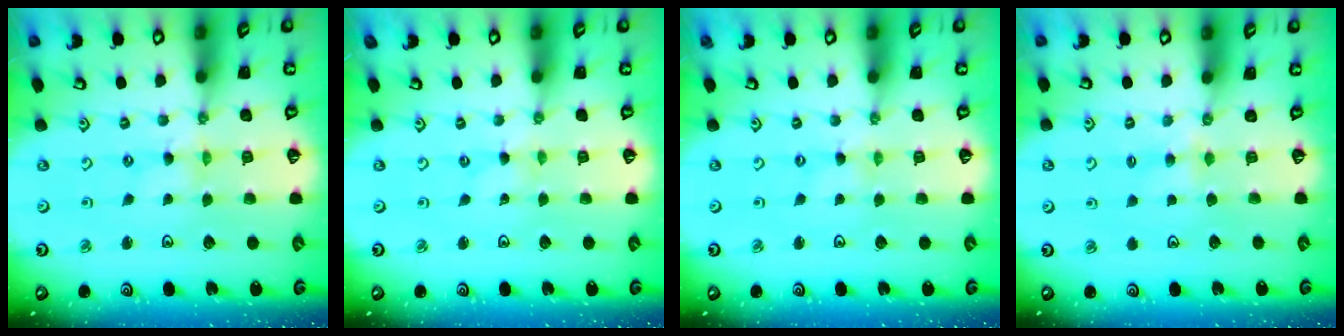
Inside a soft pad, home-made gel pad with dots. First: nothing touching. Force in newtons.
{"total": 0.0}
{"total": 0.0}
{"total": 3.9, "press": 3.8, "slide": 0.4}